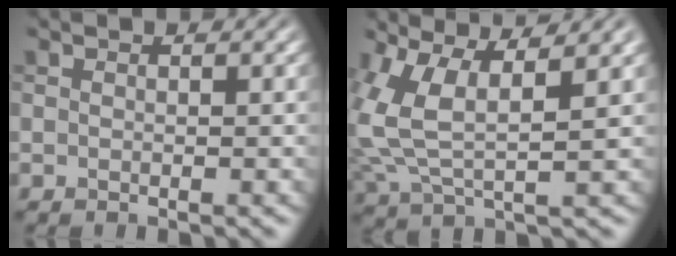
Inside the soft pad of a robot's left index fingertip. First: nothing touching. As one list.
[{"total": 8.4, "force": [2.6, 3.7, 7.1], "torque": [-0.170, 0.000, 0.049]}]